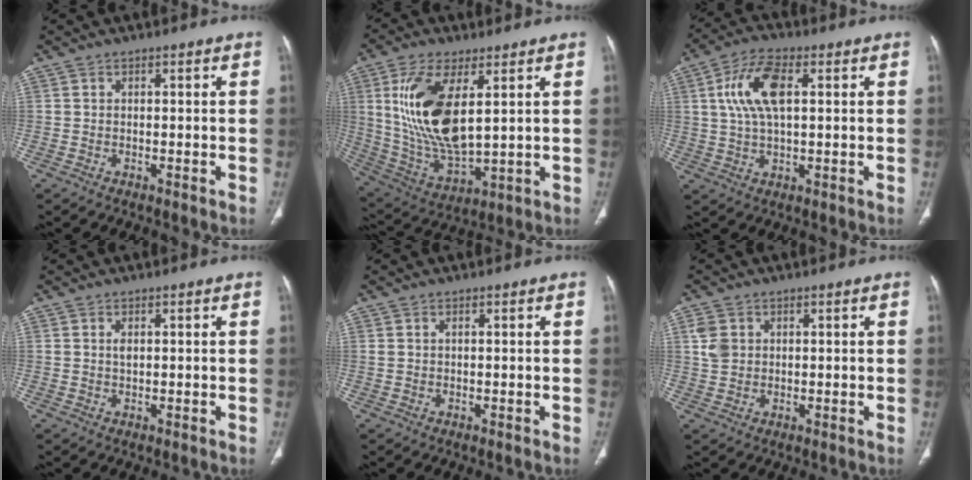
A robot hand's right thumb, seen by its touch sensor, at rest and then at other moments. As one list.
[{"total": 17.8, "force": [4.6, 7.7, 15.3], "torque": [-0.305, -0.026, 0.102]}, {"total": 10.3, "force": [2.5, 4.8, 8.8], "torque": [-0.181, 0.009, 0.046]}, {"total": 1.3, "force": [0.4, 0.6, 1.0], "torque": [-0.018, 0.000, 0.009]}, {"total": 0.8, "force": [0.4, 0.4, 0.6], "torque": [-0.018, 0.010, 0.011]}, {"total": 3.9, "force": [1.2, 3.1, 2.0], "torque": [-0.033, 0.001, 0.028]}]